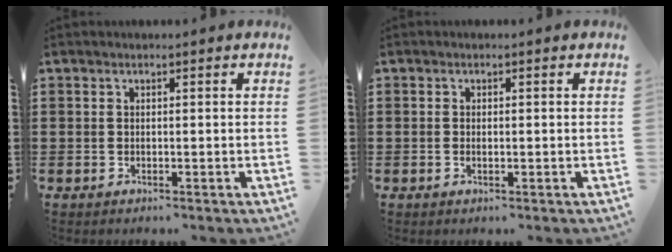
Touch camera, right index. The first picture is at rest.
{"total": 0.7, "force": [-0.2, 0.2, 0.6], "torque": [-0.014, -0.003, -0.003]}